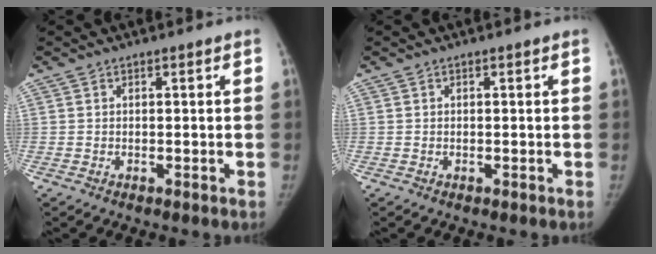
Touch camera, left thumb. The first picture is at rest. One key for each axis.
{"total": 0.0}